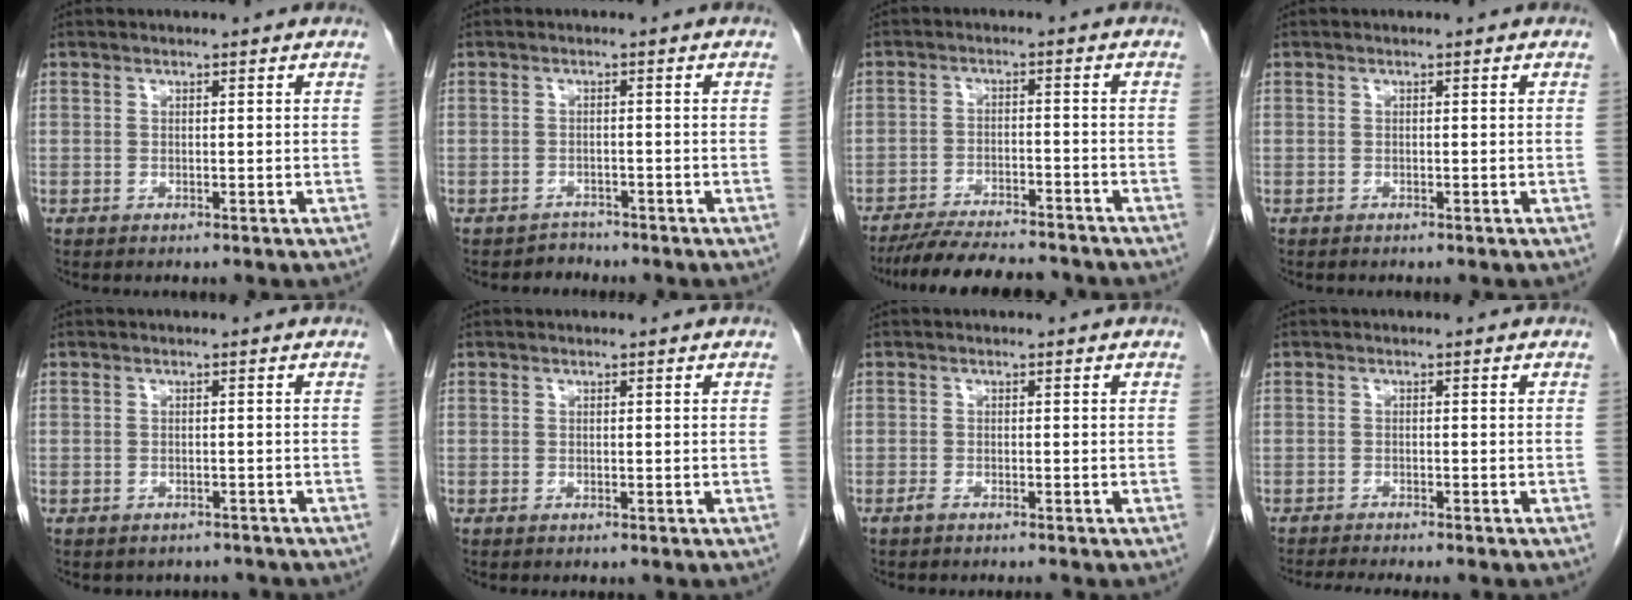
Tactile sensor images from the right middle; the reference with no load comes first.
{"total": 1.7, "force": [-1.4, 0.6, -0.8], "torque": [0.013, -0.001, -0.025]}
{"total": 13.0, "force": [-11.7, 1.9, 5.3], "torque": [-0.085, -0.009, -0.170]}
{"total": 0.0}
{"total": 3.2, "force": [-2.9, 1.5, 0.1], "torque": [-0.004, 0.003, -0.035]}
{"total": 0.0}
{"total": 1.2, "force": [-1.1, 0.0, 0.6], "torque": [-0.014, -0.002, -0.018]}
{"total": 5.5, "force": [-4.9, -0.1, 2.5], "torque": [-0.032, -0.014, -0.075]}